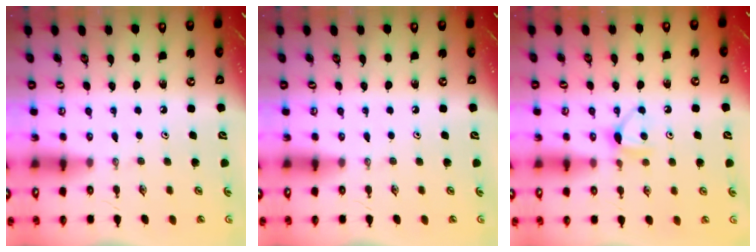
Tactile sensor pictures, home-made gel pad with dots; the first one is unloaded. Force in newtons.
{"total": 0.0}
{"total": 6.8, "press": 6.7, "slide": 0.9}